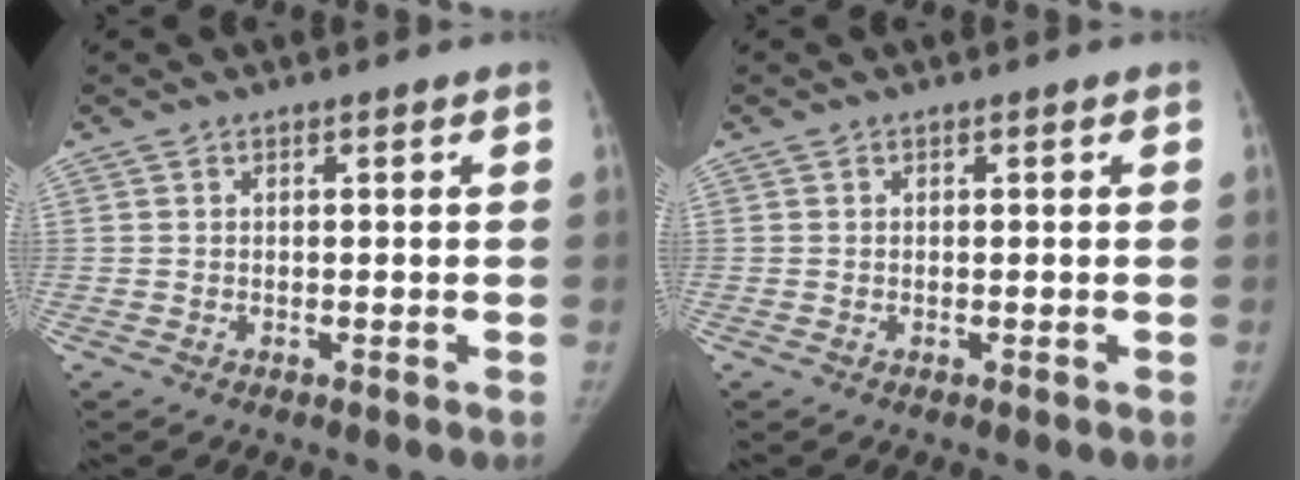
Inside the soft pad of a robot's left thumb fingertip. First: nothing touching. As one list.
[{"total": 0.0}]